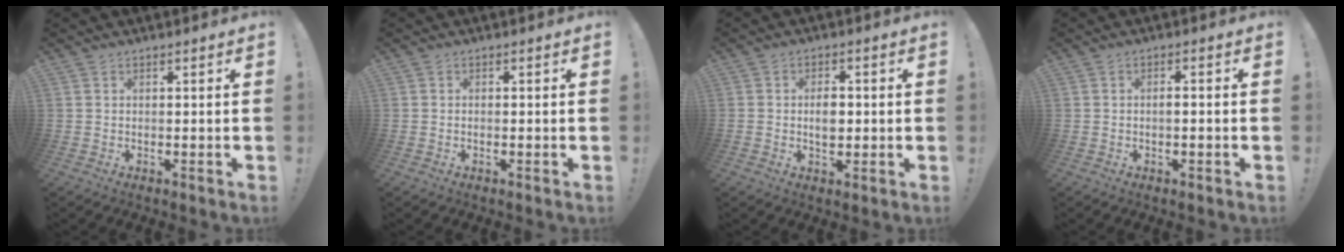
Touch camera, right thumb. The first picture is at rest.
{"total": 0.6, "force": [-0.4, 0.0, 0.4], "torque": [-0.008, 0.000, -0.008]}
{"total": 4.7, "force": [-0.4, 3.1, 3.4], "torque": [-0.036, -0.001, -0.013]}
{"total": 1.8, "force": [-0.8, 0.1, 1.6], "torque": [-0.029, 0.003, -0.015]}